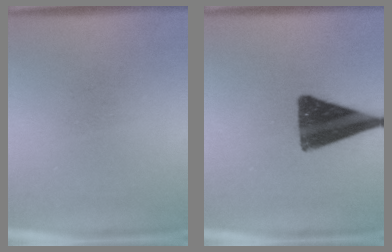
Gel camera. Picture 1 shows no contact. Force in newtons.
{"total": 14.1}